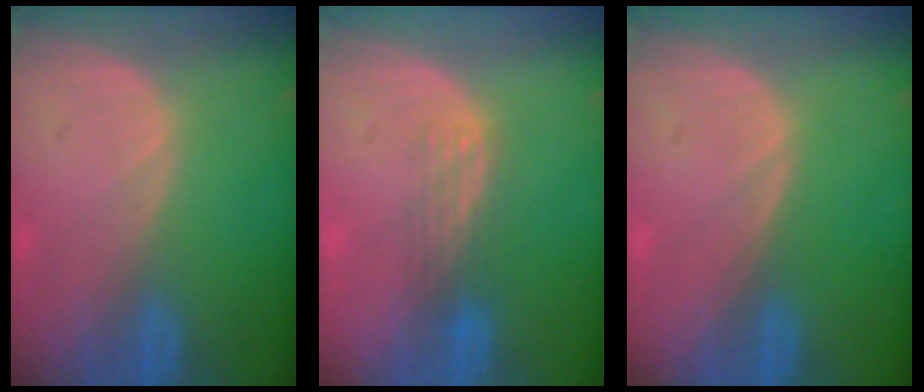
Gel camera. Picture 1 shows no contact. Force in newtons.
{"total": 2.9, "press": 2.7, "slide": 1.2}
{"total": 0.0}